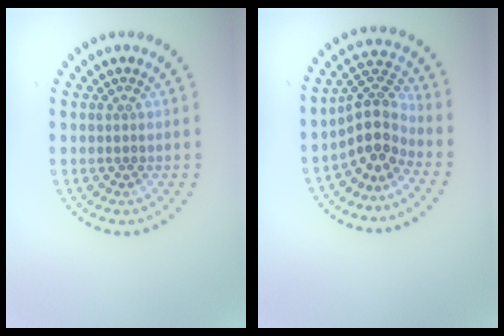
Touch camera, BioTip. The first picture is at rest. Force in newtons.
{"total": 3.8, "press": 2.7, "slide": 2.6}